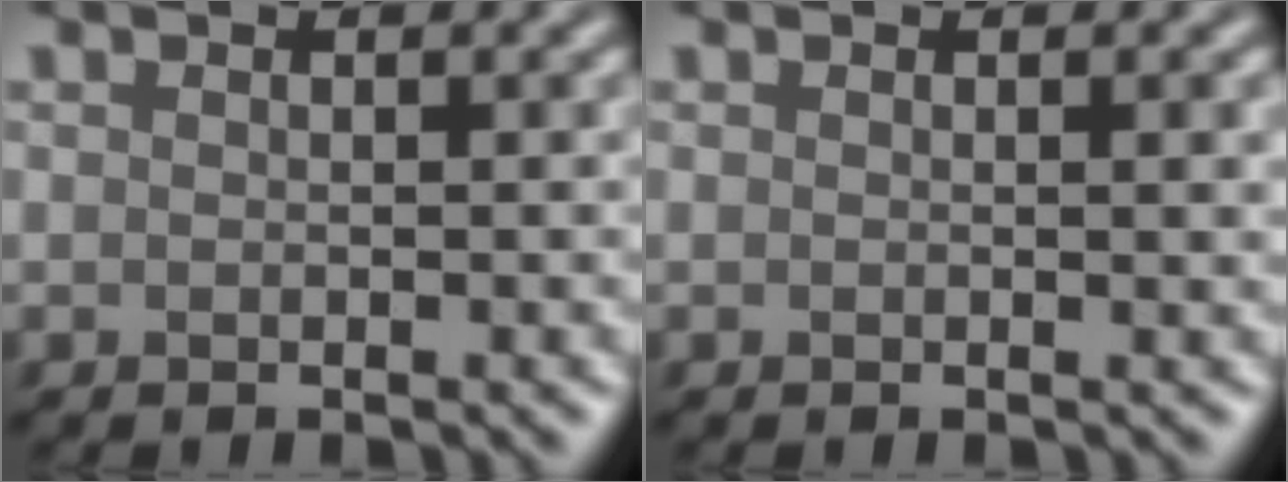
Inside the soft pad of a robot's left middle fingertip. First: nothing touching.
{"total": 1.3, "force": [0.2, 0.4, 1.2], "torque": [-0.013, 0.001, -0.001]}